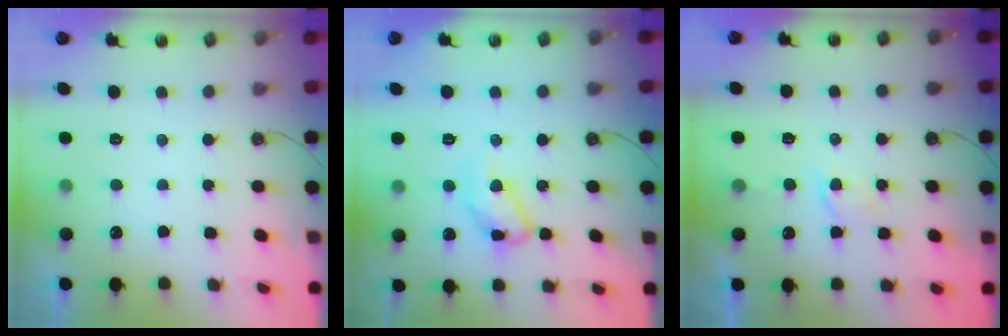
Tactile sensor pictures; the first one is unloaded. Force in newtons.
{"total": 10.7, "press": 10.7, "slide": 0.1}
{"total": 2.0, "press": 2.0, "slide": 0.4}